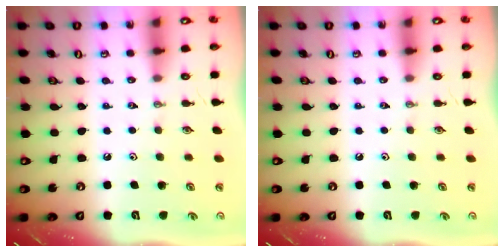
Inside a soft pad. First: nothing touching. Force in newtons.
{"total": 0.0}